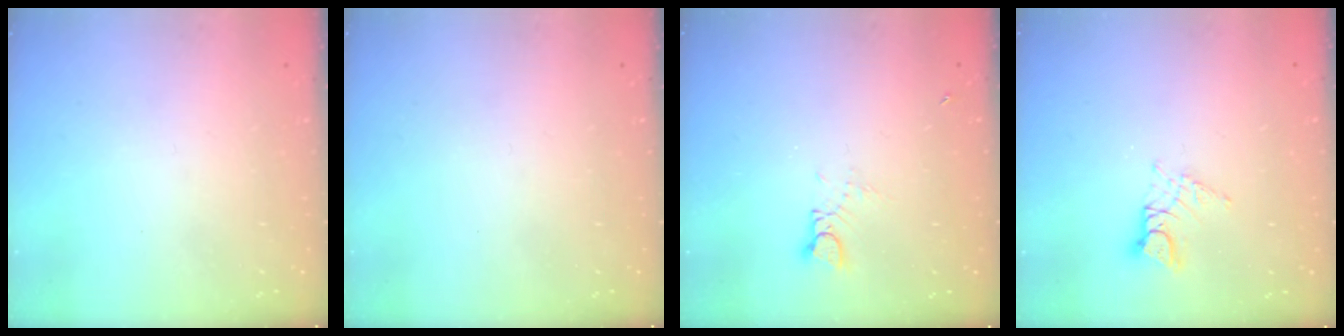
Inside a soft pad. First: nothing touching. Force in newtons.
{"total": 0.0}
{"total": 2.7, "press": 2.7, "slide": 0.2}
{"total": 5.9, "press": 5.9, "slide": 0.4}